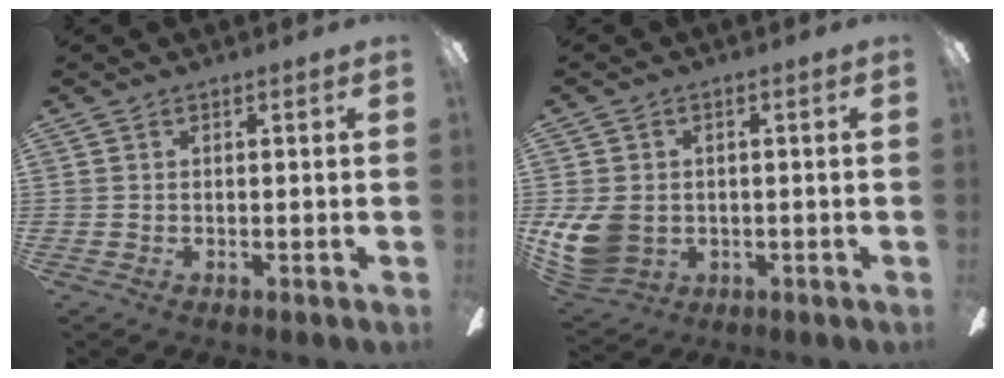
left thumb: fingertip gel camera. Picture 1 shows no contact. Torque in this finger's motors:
{"motor_torque": [0.53, 0.97, 0.36, -0.33, 0.08]}